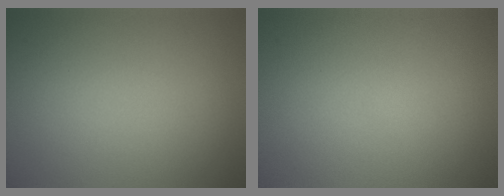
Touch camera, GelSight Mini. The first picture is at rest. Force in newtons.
{"total": 0.0}